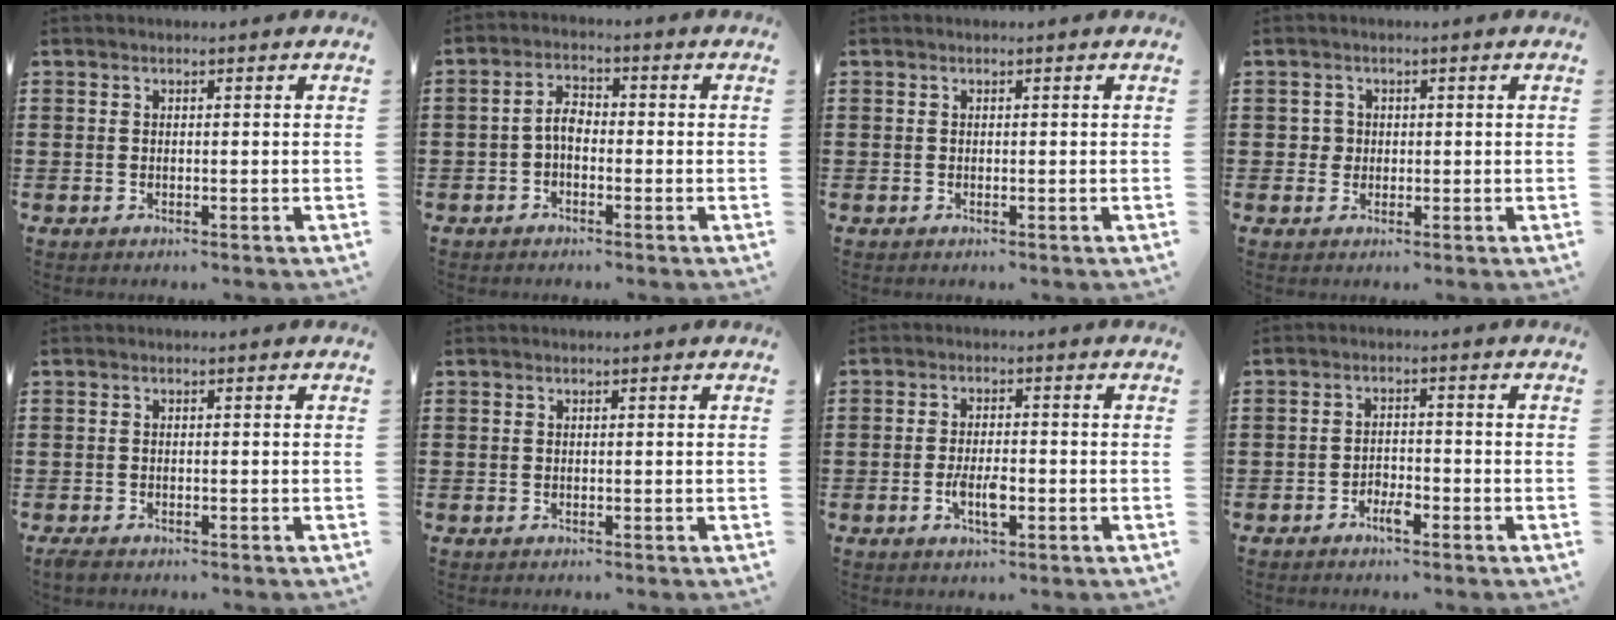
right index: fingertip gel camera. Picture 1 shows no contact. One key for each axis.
{"total": 3.2, "fx": -1.1, "fy": 1.7, "fz": 2.5, "tx": -0.056, "ty": 0.006, "tz": -0.025}
{"total": 0.0}
{"total": 1.7, "fx": 0.1, "fy": 1.7, "fz": 0.4, "tx": -0.015, "ty": 0.009, "tz": 0.000}
{"total": 0.9, "fx": -0.8, "fy": 0.2, "fz": 0.4, "tx": -0.009, "ty": -0.005, "tz": -0.014}
{"total": 0.0}
{"total": 4.8, "fx": -1.5, "fy": 1.7, "fz": 4.2, "tx": -0.092, "ty": -0.001, "tz": -0.031}
{"total": 2.5, "fx": -1.8, "fy": 1.0, "fz": 1.5, "tx": -0.029, "ty": 0.003, "tz": -0.035}